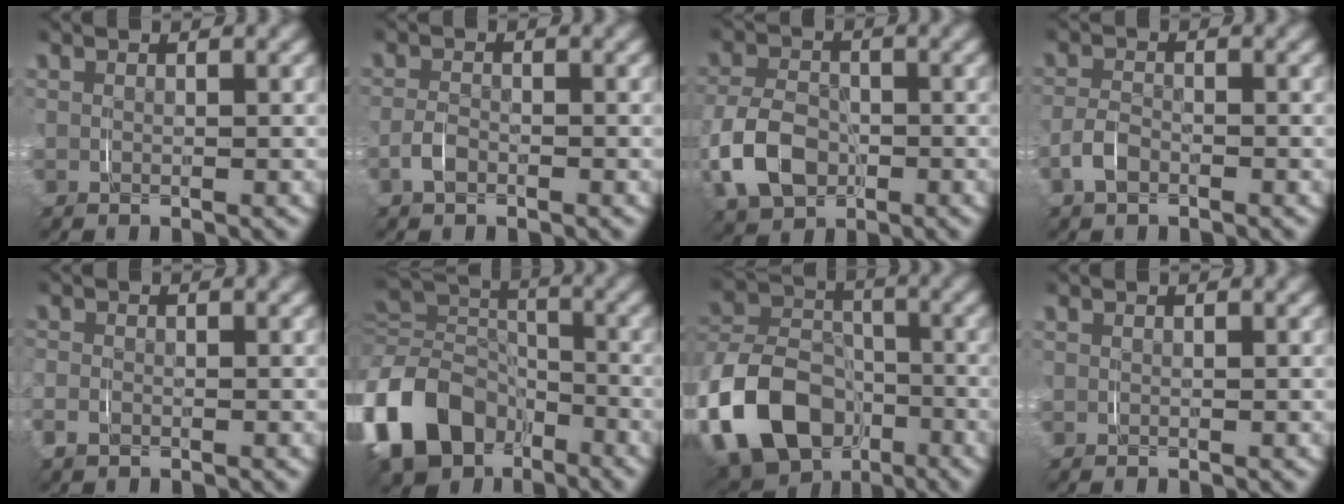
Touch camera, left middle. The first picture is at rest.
{"total": 1.4, "force": [-0.8, 0.8, 0.8], "torque": [-0.025, -0.001, -0.016]}
{"total": 6.4, "force": [-1.5, 4.8, 4.0], "torque": [-0.094, -0.009, -0.023]}
{"total": 2.0, "force": [-1.0, 1.2, 1.2], "torque": [-0.034, 0.001, -0.022]}
{"total": 1.4, "force": [-0.7, 1.0, 0.7], "torque": [-0.022, -0.006, -0.012]}
{"total": 12.1, "force": [-4.3, 9.9, 5.6], "torque": [-0.126, -0.033, -0.071]}
{"total": 16.8, "force": [-6.7, 13.9, 6.6], "torque": [-0.166, -0.050, -0.116]}
{"total": 0.0}